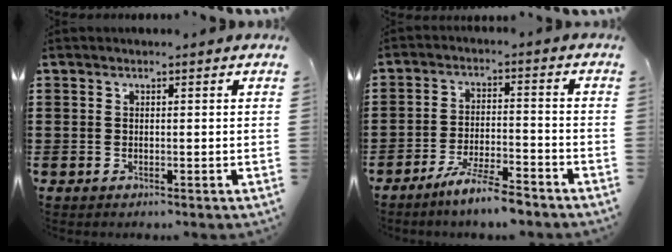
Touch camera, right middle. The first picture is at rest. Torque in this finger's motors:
{"motor_torque": [1.99, -0.15, 0.50, 0.16]}